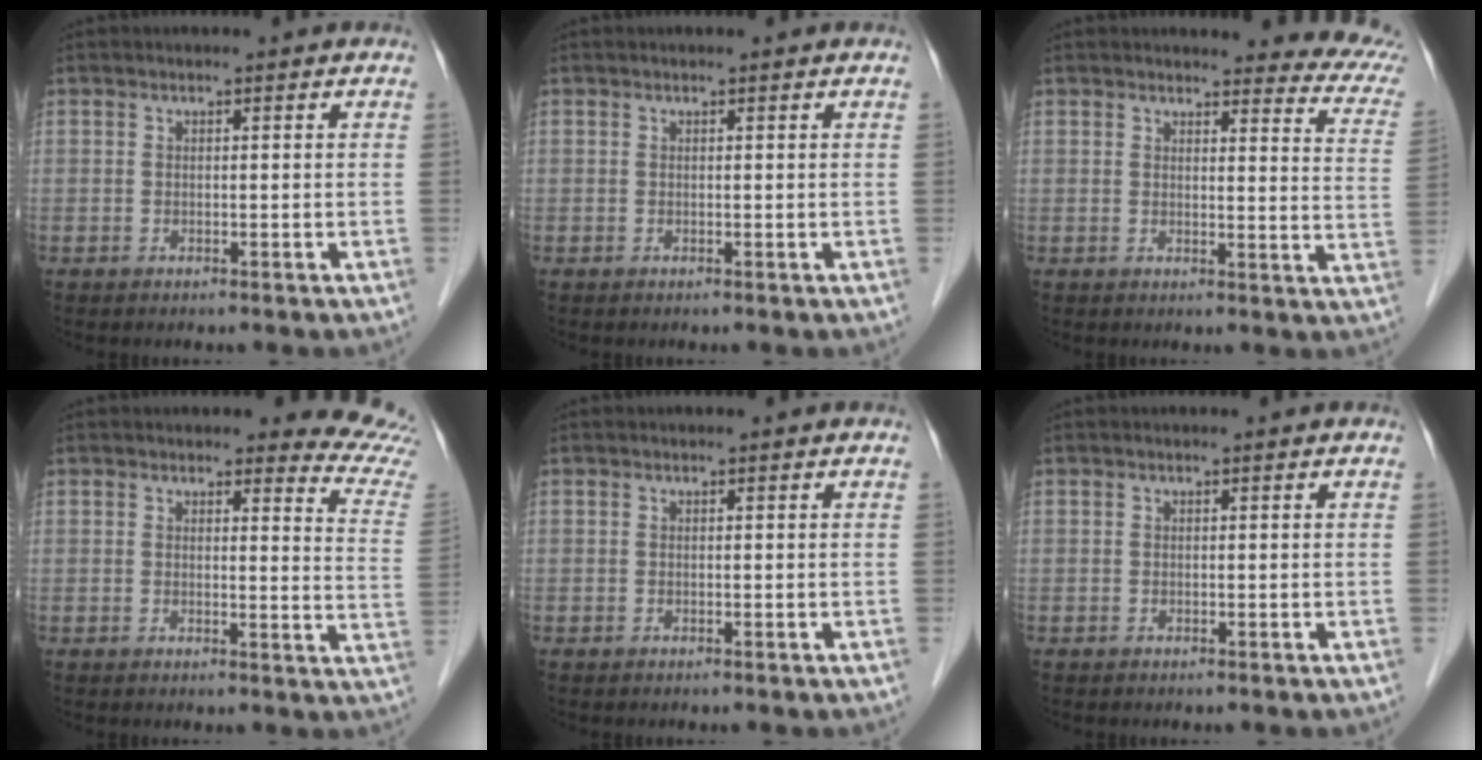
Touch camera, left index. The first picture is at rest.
{"total": 0.7, "force": [0.7, 0.1, 0.1], "torque": [-0.005, 0.008, 0.007]}
{"total": 13.3, "force": [12.5, 2.2, 3.9], "torque": [-0.013, -0.061, 0.102]}
{"total": 8.5, "force": [8.5, 0.2, 0.7], "torque": [0.011, -0.082, 0.060]}
{"total": 0.0}
{"total": 0.0}